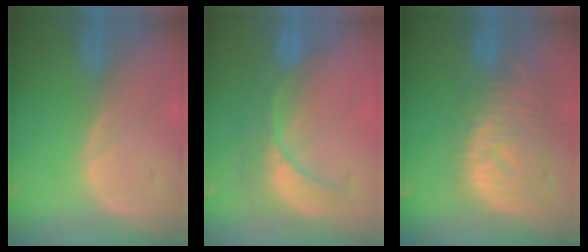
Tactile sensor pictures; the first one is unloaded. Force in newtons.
{"total": 8.6, "press": 7.7, "slide": 3.7}
{"total": 10.9, "press": 9.7, "slide": 4.9}